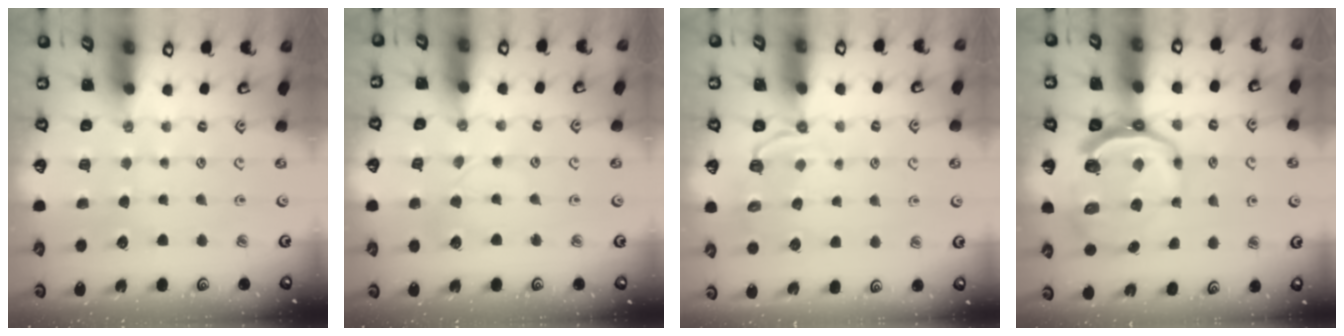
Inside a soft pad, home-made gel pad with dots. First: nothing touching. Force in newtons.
{"total": 3.2, "press": 3.2, "slide": 0.4}
{"total": 3.7, "press": 2.4, "slide": 2.8}
{"total": 10.1, "press": 9.1, "slide": 4.4}